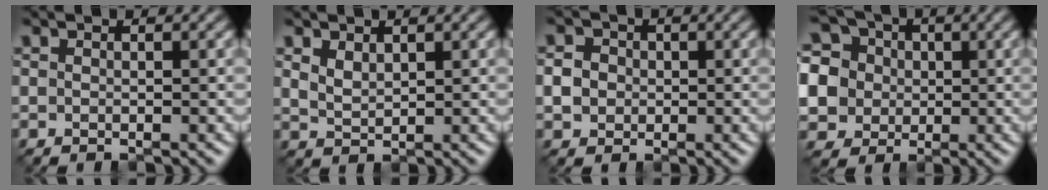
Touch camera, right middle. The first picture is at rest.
{"total": 1.8, "force": [1.2, 0.9, 1.0], "torque": [-0.023, -0.003, 0.029]}
{"total": 2.2, "force": [-0.1, 2.0, 0.9], "torque": [-0.014, 0.000, -0.003]}
{"total": 10.9, "force": [0.9, 10.0, 4.2], "torque": [-0.118, 0.025, -0.006]}